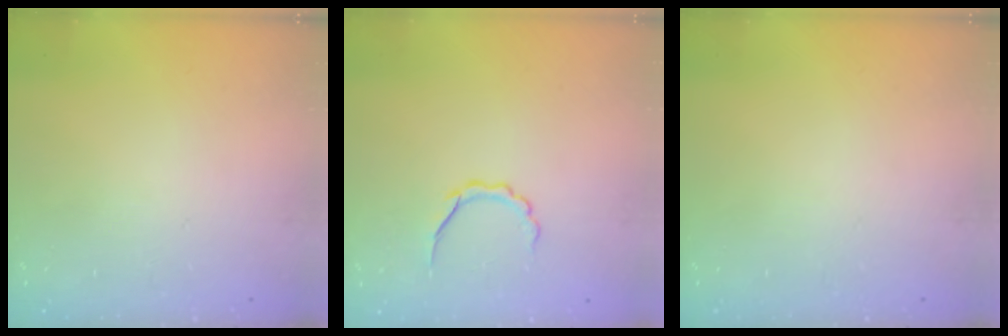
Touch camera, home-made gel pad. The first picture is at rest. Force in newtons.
{"total": 4.2, "press": 4.1, "slide": 0.7}
{"total": 0.0}